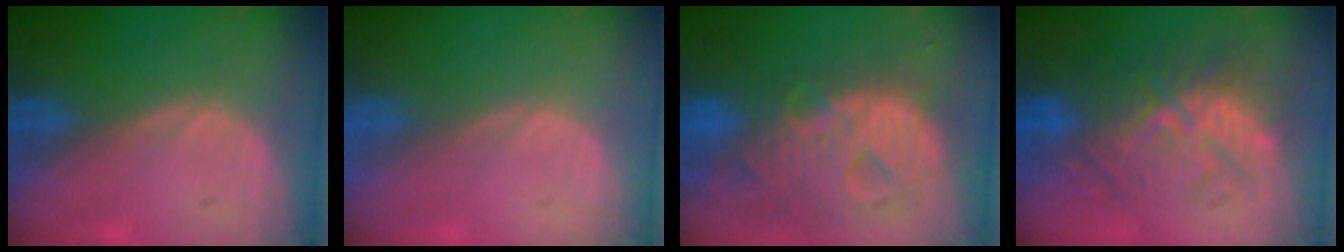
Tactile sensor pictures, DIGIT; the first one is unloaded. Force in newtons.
{"total": 0.0}
{"total": 13.4, "press": 11.4, "slide": 7.0}
{"total": 9.8, "press": 9.7, "slide": 1.0}